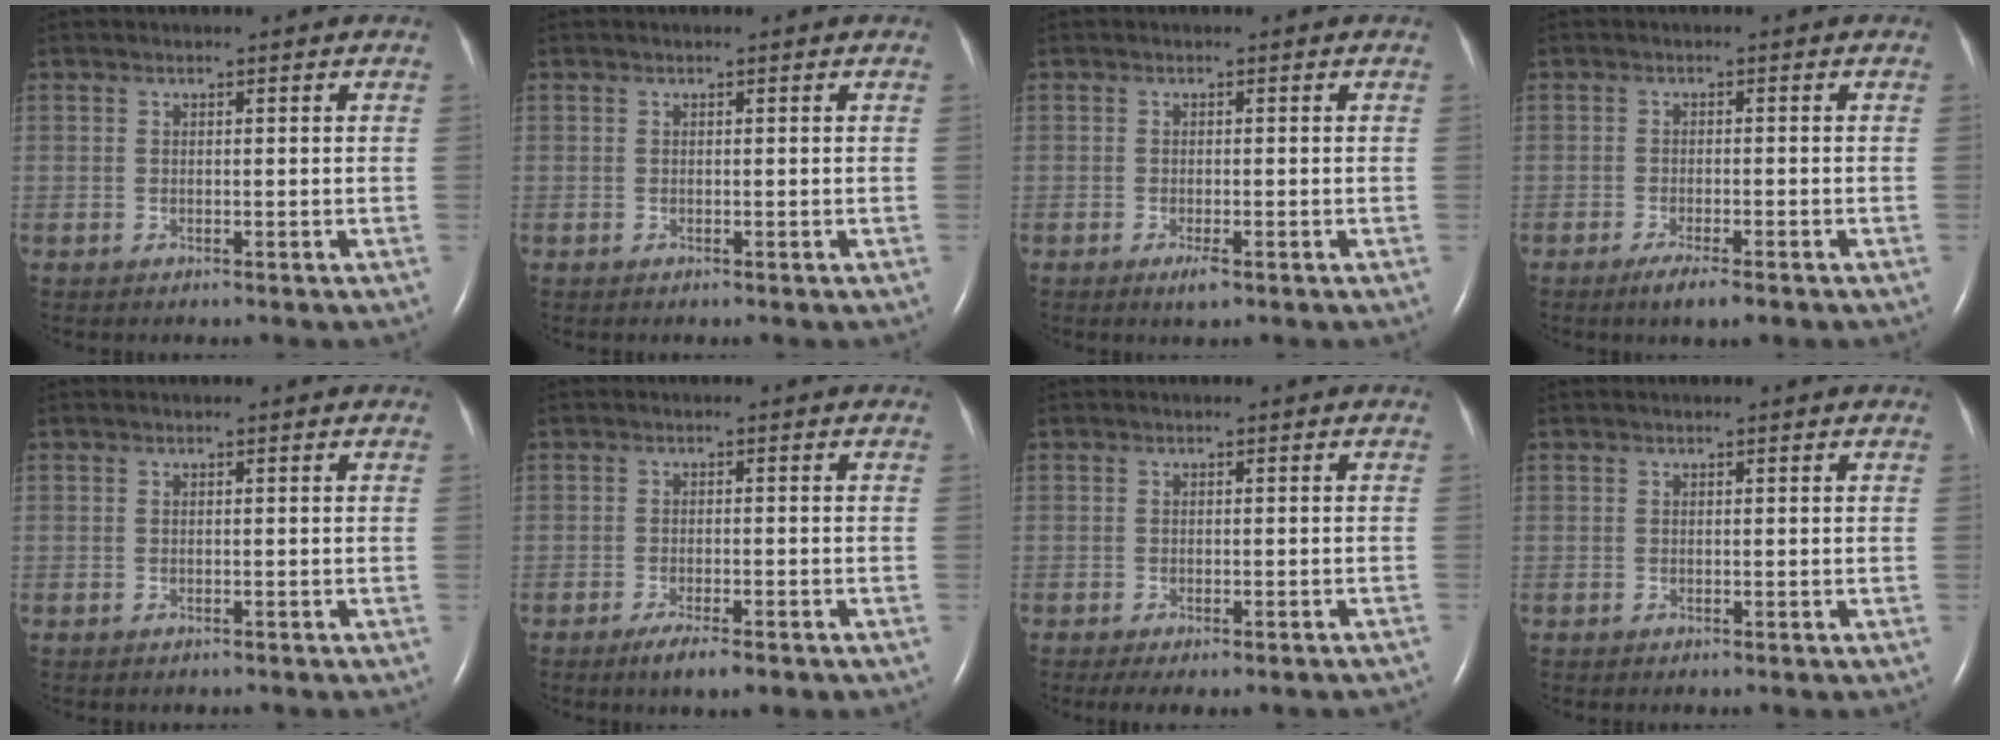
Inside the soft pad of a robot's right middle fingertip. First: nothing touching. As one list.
[{"total": 0.0}, {"total": 1.7, "force": [-1.0, 0.3, 1.4], "torque": [-0.026, -0.004, -0.015]}, {"total": 4.0, "force": [-2.7, 0.5, 2.9], "torque": [-0.052, -0.008, -0.041]}, {"total": 0.5, "force": [-0.4, 0.3, 0.1], "torque": [-0.011, 0.000, -0.007]}, {"total": 5.1, "force": [-3.5, 1.0, 3.5], "torque": [-0.056, -0.008, -0.047]}, {"total": 8.0, "force": [-6.8, 1.7, 3.8], "torque": [-0.046, -0.004, -0.082]}, {"total": 0.0}]